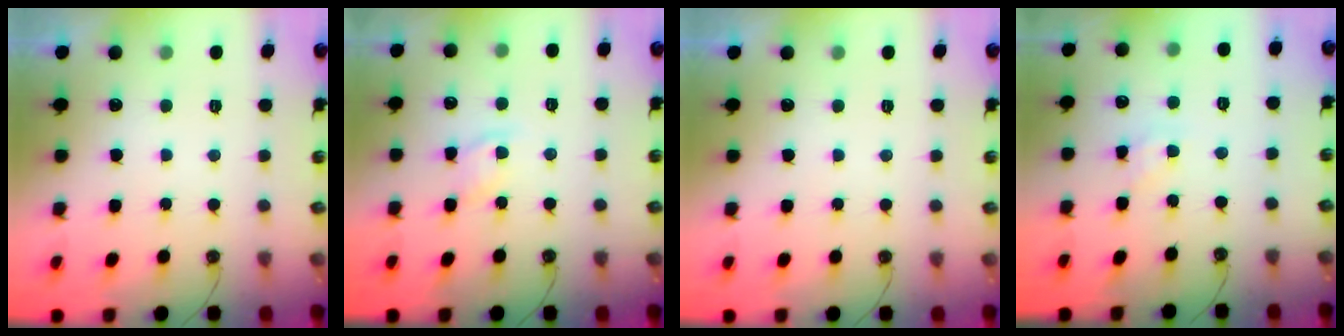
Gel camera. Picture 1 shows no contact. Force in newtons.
{"total": 6.5, "press": 6.5, "slide": 0.8}
{"total": 0.0}
{"total": 2.5, "press": 2.5, "slide": 0.1}